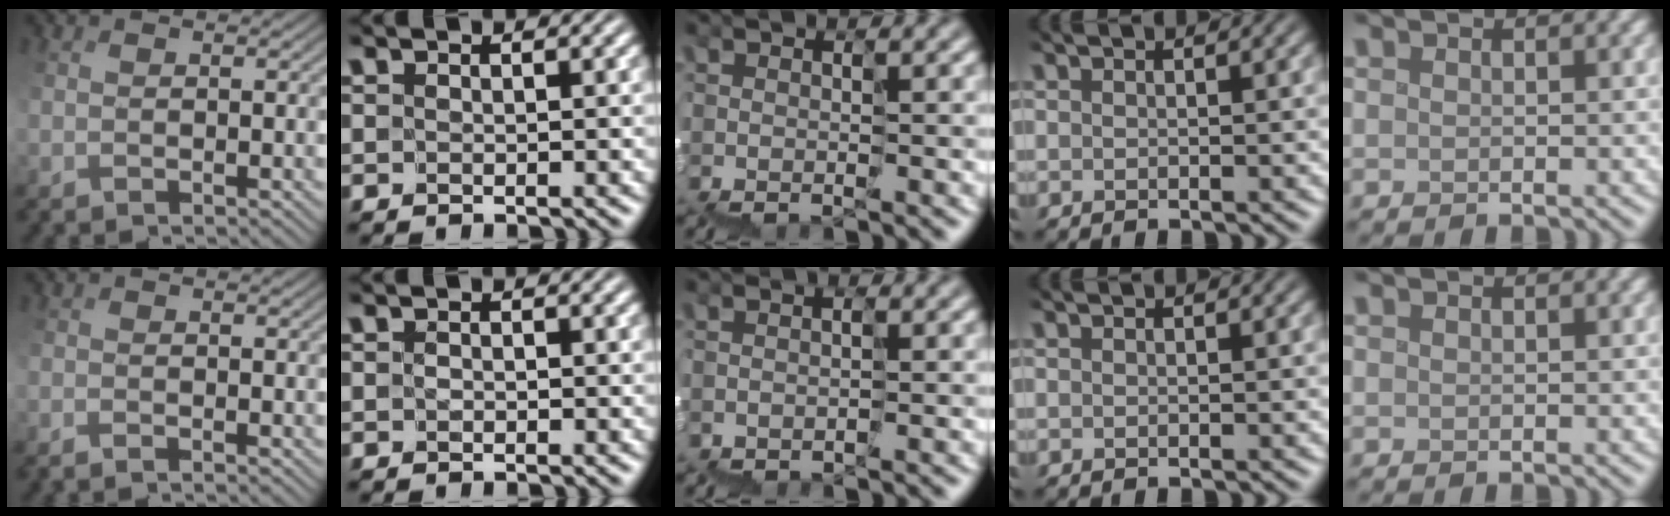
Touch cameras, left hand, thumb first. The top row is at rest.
{"thumb": {"total": 1.4, "force": [-1.3, -0.1, 0.6], "torque": [-0.010, -0.003, -0.026]}, "middle": {"total": 0.9, "force": [-0.5, -0.1, -0.7], "torque": [0.003, -0.002, -0.008]}}